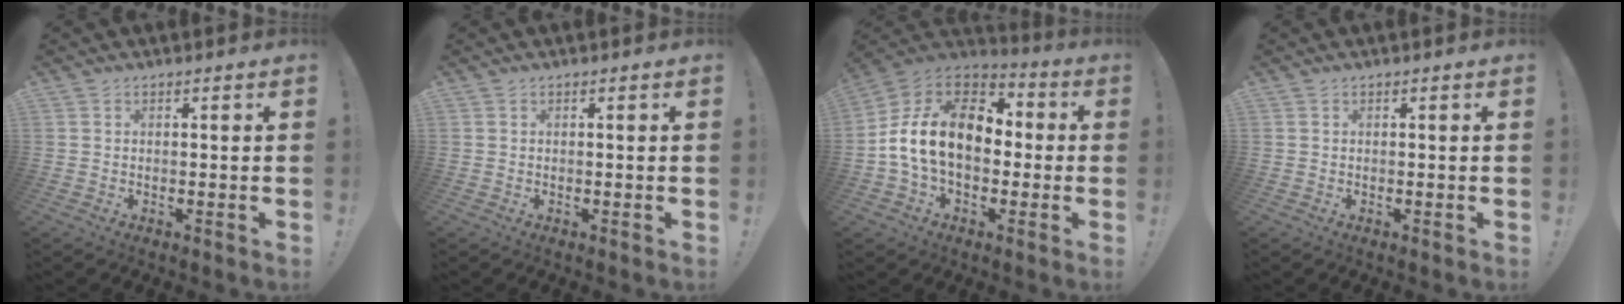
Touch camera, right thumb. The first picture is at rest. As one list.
[{"total": 0.0}, {"total": 19.2, "force": [1.3, 12.7, 14.3], "torque": [-0.238, 0.021, 0.034]}, {"total": 0.0}]